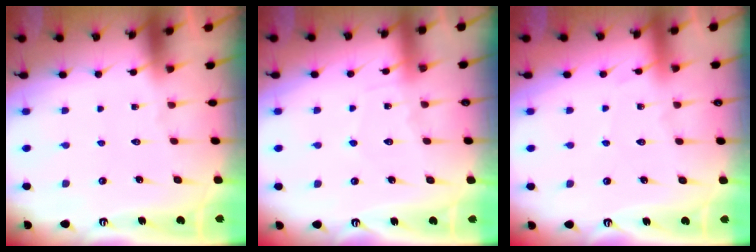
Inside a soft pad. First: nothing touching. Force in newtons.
{"total": 6.1, "press": 6.1, "slide": 0.6}
{"total": 2.6, "press": 2.5, "slide": 0.3}